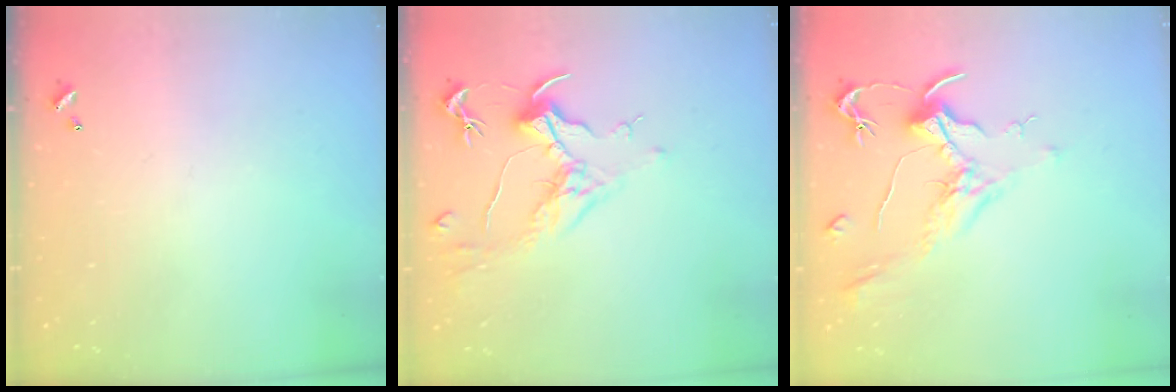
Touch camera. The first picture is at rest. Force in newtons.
{"total": 1.6, "press": 1.3, "slide": 0.9}
{"total": 2.1, "press": 2.0, "slide": 0.8}